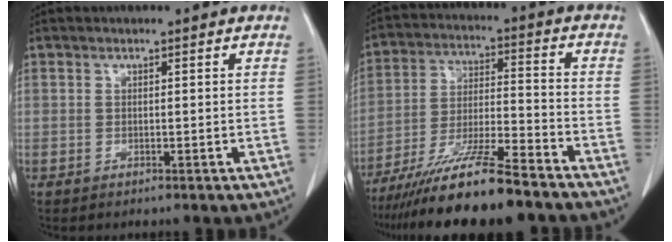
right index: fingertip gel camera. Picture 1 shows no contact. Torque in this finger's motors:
{"motor_torque": [1.08, -1.06, 0.59, 0.21]}